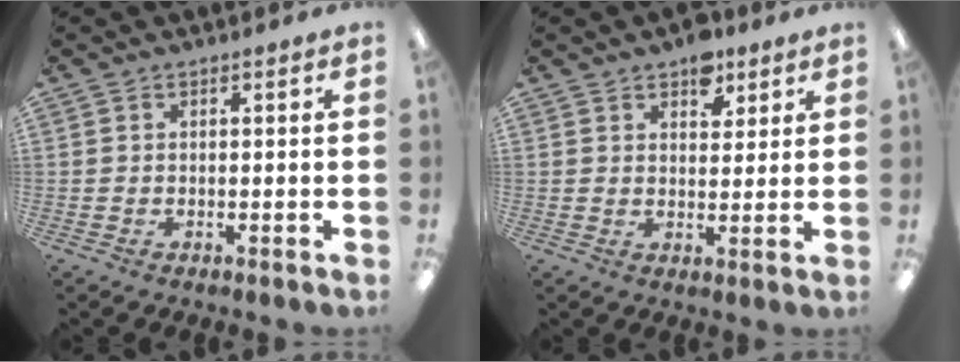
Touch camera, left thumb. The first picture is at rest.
{"total": 6.3, "force": [4.2, 3.7, 2.9], "torque": [-0.022, -0.019, 0.069]}